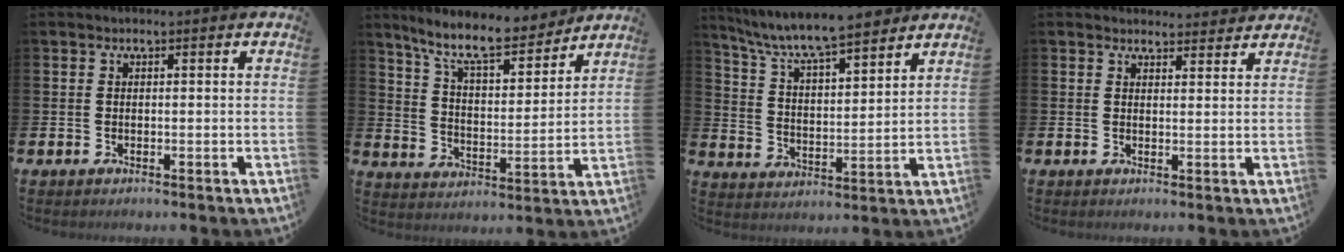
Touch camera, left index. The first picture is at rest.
{"total": 10.1, "force": [8.8, 2.3, 4.5], "torque": [-0.110, -0.051, 0.153]}
{"total": 8.0, "force": [7.5, 0.9, 2.7], "torque": [-0.088, -0.048, 0.132]}
{"total": 2.5, "force": [2.4, 0.6, -0.1], "torque": [0.004, -0.015, 0.042]}